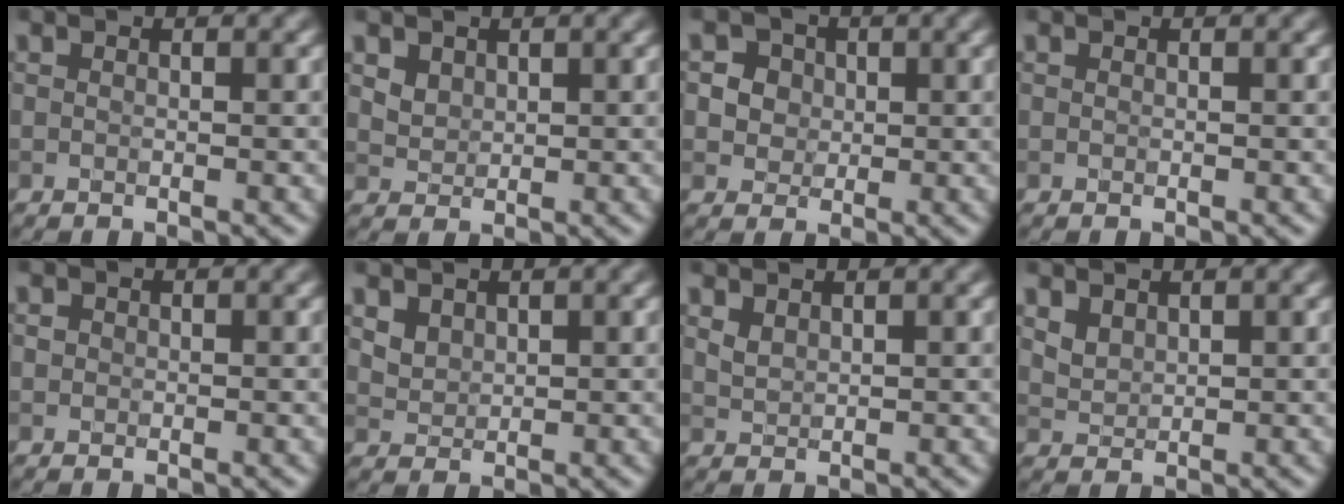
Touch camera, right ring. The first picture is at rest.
{"total": 1.9, "force": [1.1, 1.3, 0.7], "torque": [-0.020, -0.009, 0.030]}
{"total": 5.0, "force": [2.0, 4.1, 2.0], "torque": [-0.032, 0.014, 0.031]}
{"total": 0.0}
{"total": 0.6, "force": [0.0, 0.6, 0.1], "torque": [0.004, -0.003, 0.000]}
{"total": 1.9, "force": [1.2, 1.3, 0.8], "torque": [-0.023, -0.008, 0.030]}
{"total": 1.2, "force": [0.9, 0.5, 0.5], "torque": [-0.017, 0.000, 0.023]}
{"total": 1.7, "force": [1.1, 1.0, 0.7], "torque": [-0.019, -0.002, 0.027]}